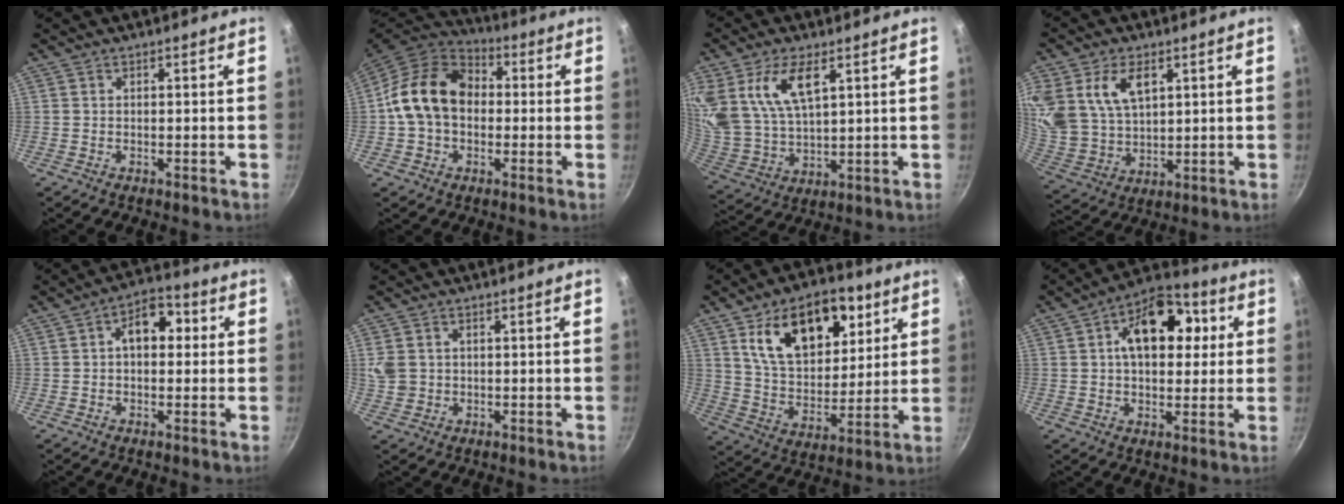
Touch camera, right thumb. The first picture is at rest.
{"total": 15.3, "force": [-0.1, 11.5, 10.2], "torque": [-0.170, 0.035, -0.014]}
{"total": 16.1, "force": [6.9, 8.1, 12.1], "torque": [-0.249, -0.019, 0.144]}
{"total": 17.7, "force": [6.5, 11.5, 11.8], "torque": [-0.254, -0.010, 0.138]}
{"total": 7.9, "force": [1.2, 4.9, 6.1], "torque": [-0.069, 0.023, 0.009]}
{"total": 4.6, "force": [0.5, 3.9, 2.4], "torque": [-0.045, 0.003, 0.018]}
{"total": 20.0, "force": [9.0, 11.9, 13.5], "torque": [-0.169, -0.029, 0.157]}
{"total": 15.5, "force": [3.7, 9.2, 11.9], "torque": [-0.143, 0.017, 0.049]}